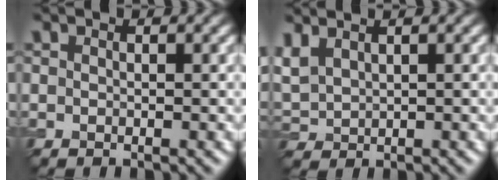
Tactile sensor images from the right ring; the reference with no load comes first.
{"total": 2.6, "force": [1.6, 1.4, 1.6], "torque": [-0.051, 0.008, 0.041]}